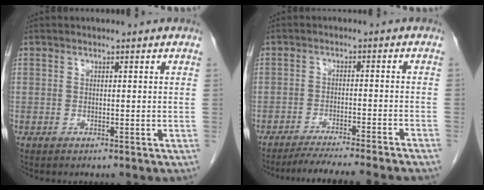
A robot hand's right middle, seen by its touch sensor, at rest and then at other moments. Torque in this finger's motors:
{"motor_torque": [1.15, -0.99, 0.65, 0.12]}